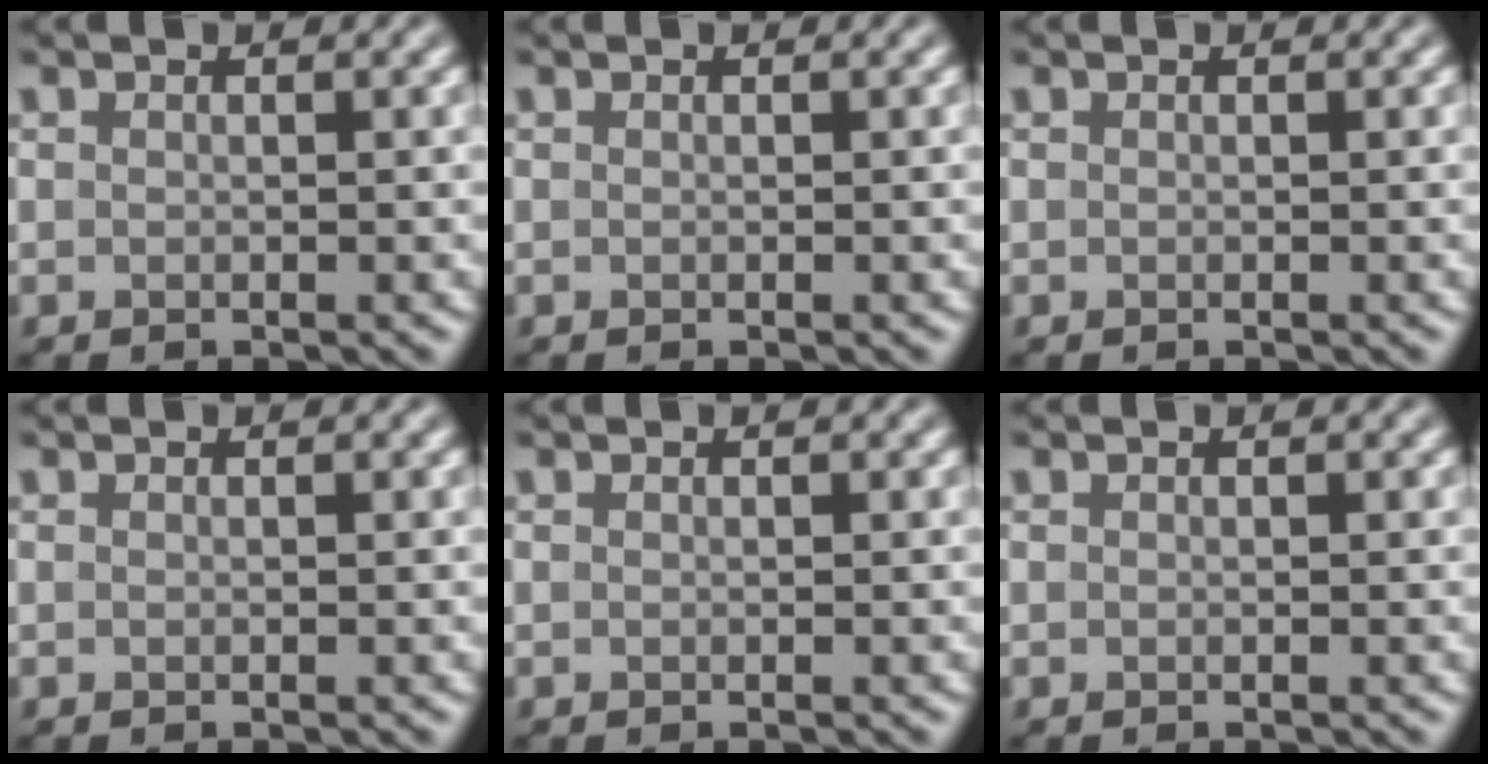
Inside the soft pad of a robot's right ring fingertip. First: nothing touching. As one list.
[{"total": 0.0}, {"total": 0.0}, {"total": 0.0}, {"total": 0.0}, {"total": 0.0}]